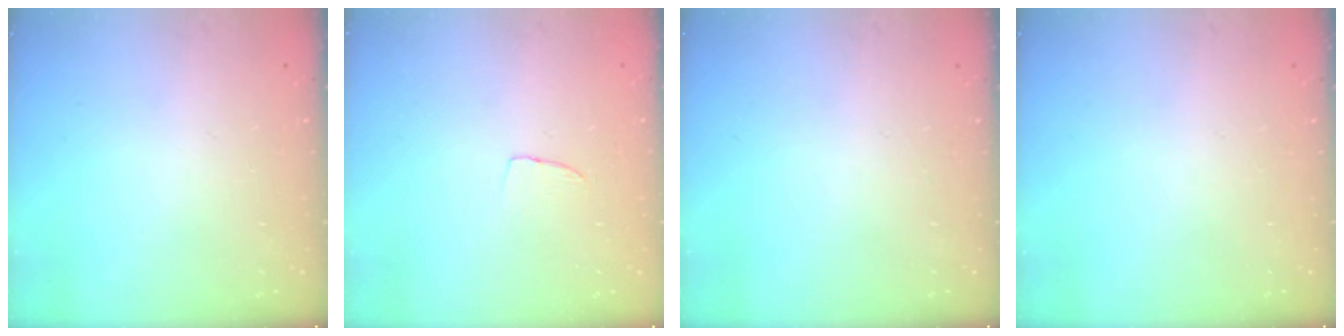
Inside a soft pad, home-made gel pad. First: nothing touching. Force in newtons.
{"total": 3.2, "press": 3.2, "slide": 0.2}
{"total": 0.0}
{"total": 0.0}